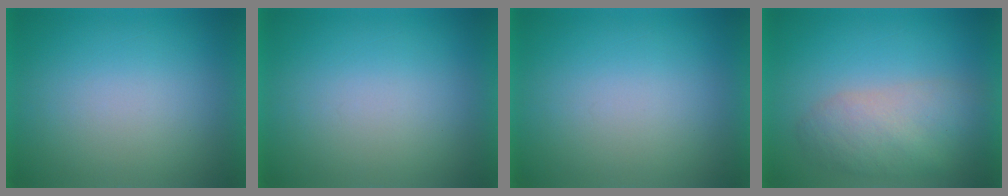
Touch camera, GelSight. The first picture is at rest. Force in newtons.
{"total": 0.0}
{"total": 0.0}
{"total": 5.5}